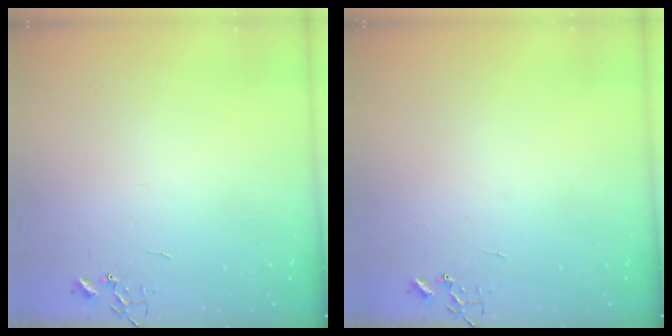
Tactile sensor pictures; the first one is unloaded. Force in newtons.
{"total": 0.0}